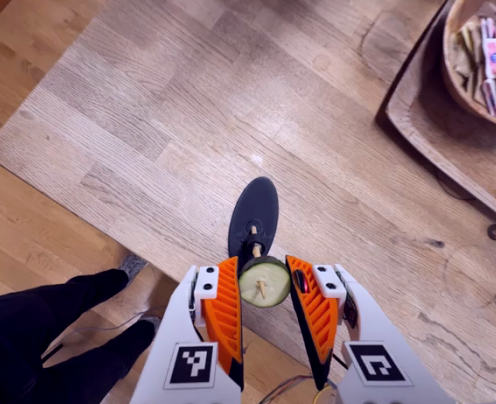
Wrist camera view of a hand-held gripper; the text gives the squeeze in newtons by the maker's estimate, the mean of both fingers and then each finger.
{"total": 7.7, "left": 8.0, "right": 7.5}